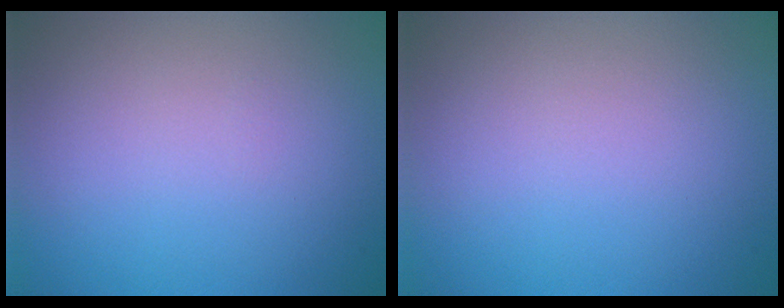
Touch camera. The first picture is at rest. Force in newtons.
{"total": 0.0}